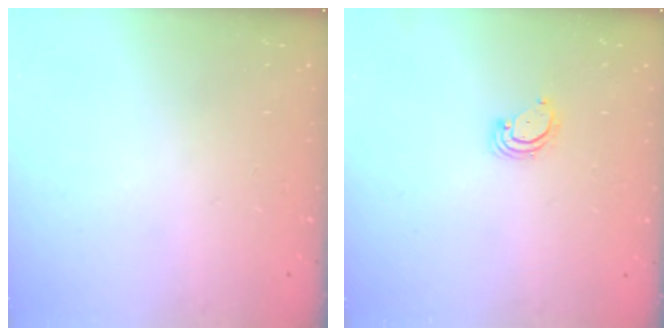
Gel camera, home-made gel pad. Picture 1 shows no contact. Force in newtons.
{"total": 2.9, "press": 2.9, "slide": 0.3}